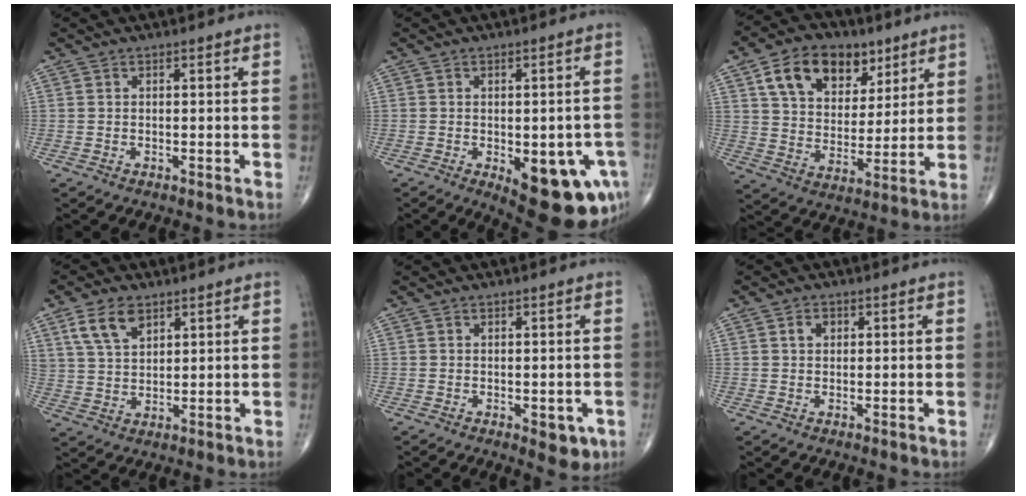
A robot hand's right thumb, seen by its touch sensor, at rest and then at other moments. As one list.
[{"total": 15.7, "force": [-5.7, 6.9, 13.0], "torque": [-0.121, 0.008, -0.053]}, {"total": 16.2, "force": [8.1, 10.8, 8.9], "torque": [-0.113, -0.020, 0.144]}, {"total": 7.6, "force": [4.2, 4.3, 4.6], "torque": [-0.074, -0.015, 0.085]}, {"total": 4.1, "force": [-1.2, 2.2, 3.2], "torque": [-0.019, -0.004, -0.010]}, {"total": 2.0, "force": [0.7, 1.6, 1.1], "torque": [-0.013, 0.001, 0.009]}]